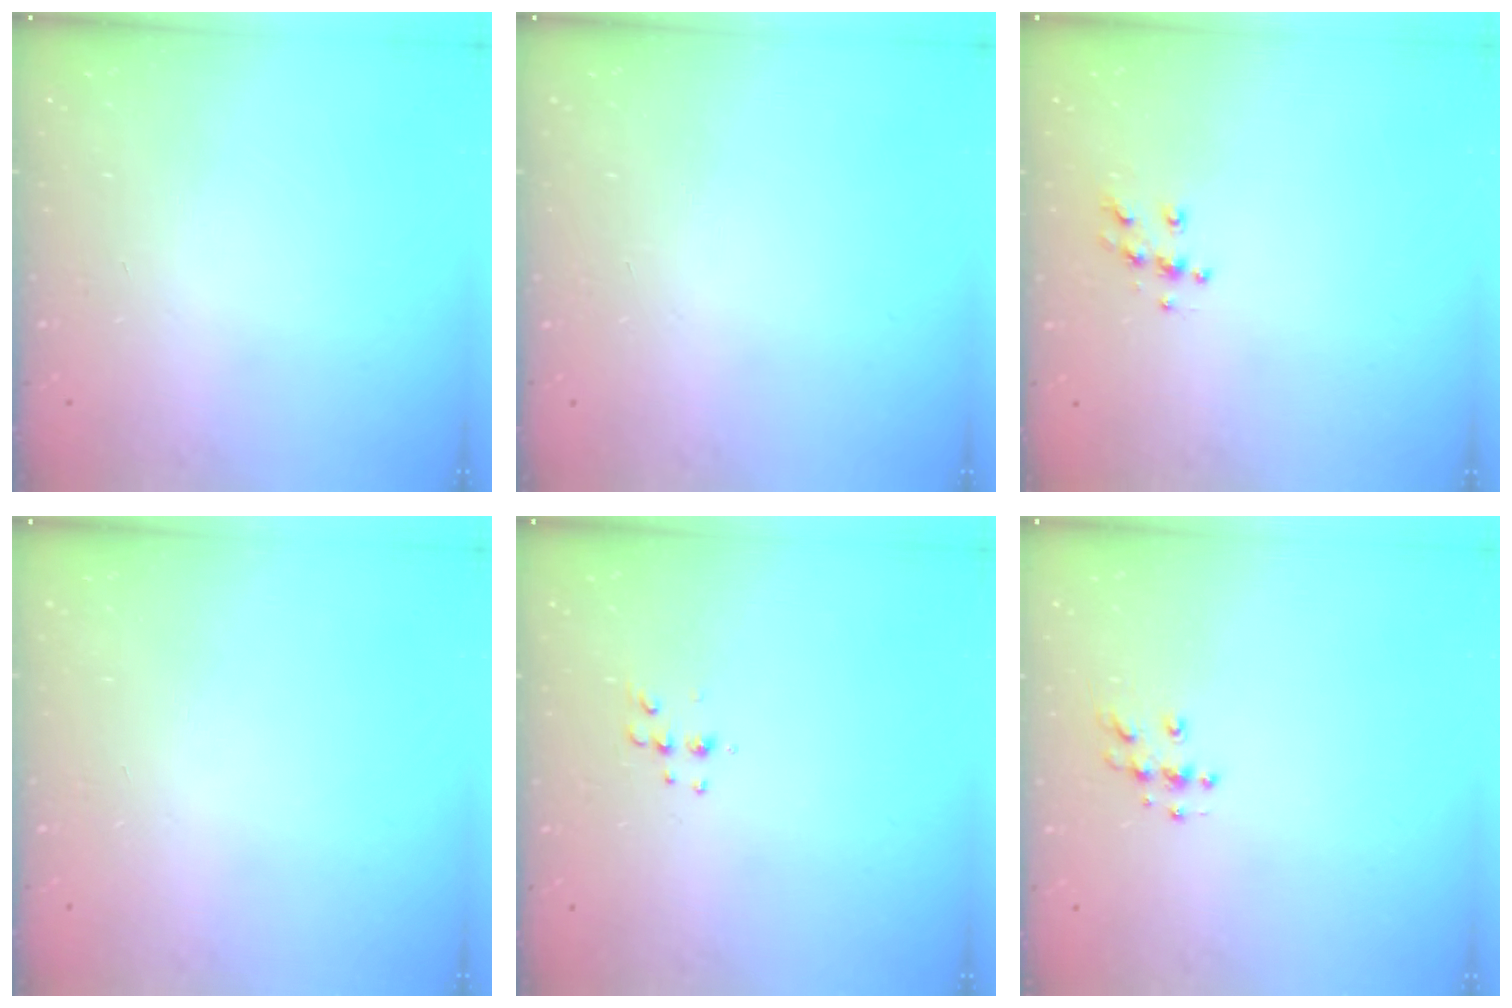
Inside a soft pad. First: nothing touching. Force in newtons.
{"total": 0.0}
{"total": 6.4, "press": 6.4, "slide": 0.3}
{"total": 0.0}
{"total": 5.2, "press": 5.0, "slide": 1.1}
{"total": 5.1, "press": 5.1, "slide": 0.3}